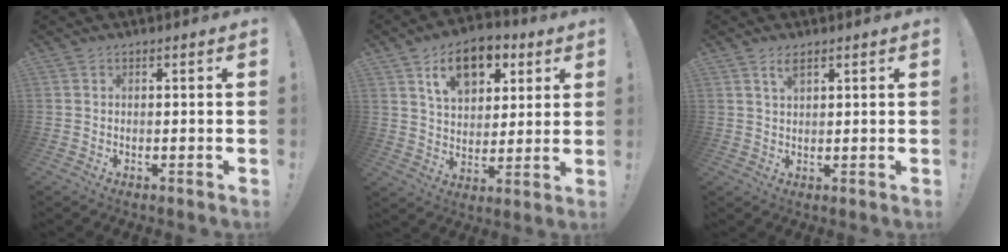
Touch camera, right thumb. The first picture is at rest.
{"total": 14.0, "force": [7.3, 9.0, 7.8], "torque": [-0.109, -0.029, 0.132]}
{"total": 3.2, "force": [1.9, 1.2, 2.3], "torque": [-0.041, -0.002, 0.032]}